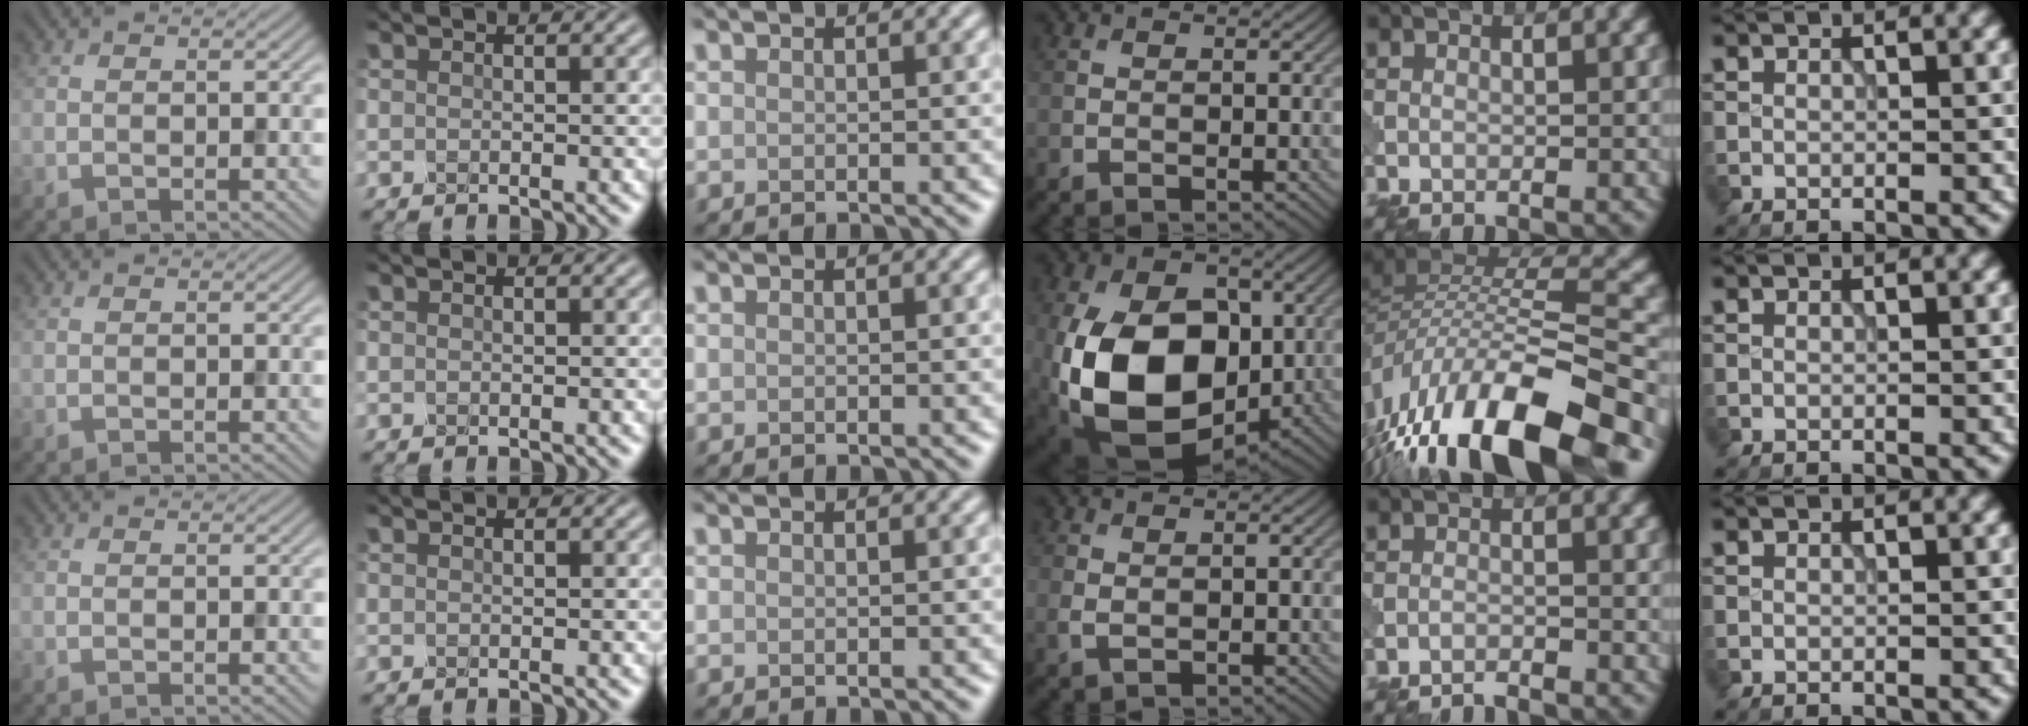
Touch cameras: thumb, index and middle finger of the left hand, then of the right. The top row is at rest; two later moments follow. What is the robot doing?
{"motion": "squeeze", "object": "foam earplug"}